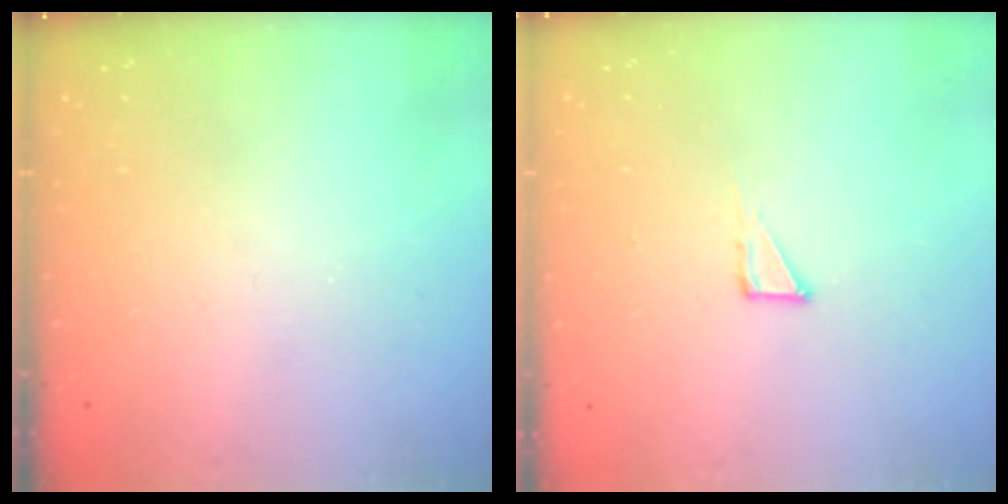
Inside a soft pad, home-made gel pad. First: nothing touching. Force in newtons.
{"total": 2.8, "press": 2.8, "slide": 0.2}